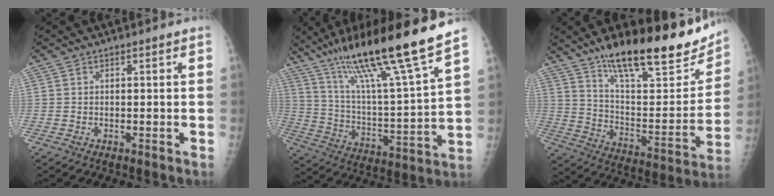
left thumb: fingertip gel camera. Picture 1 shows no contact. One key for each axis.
{"total": 23.6, "fx": 17.1, "fy": 1.2, "fz": 16.2, "tx": -0.258, "ty": -0.061, "tz": 0.301}
{"total": 26.4, "fx": 18.5, "fy": 7.6, "fz": 17.2, "tx": -0.221, "ty": -0.075, "tz": 0.295}